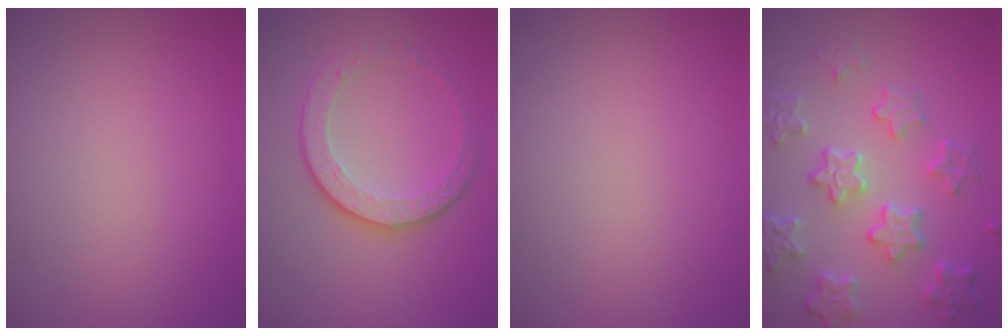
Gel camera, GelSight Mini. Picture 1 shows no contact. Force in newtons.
{"total": 4.1, "press": 3.0, "slide": 2.8}
{"total": 0.0}
{"total": 6.4, "press": 4.8, "slide": 4.2}